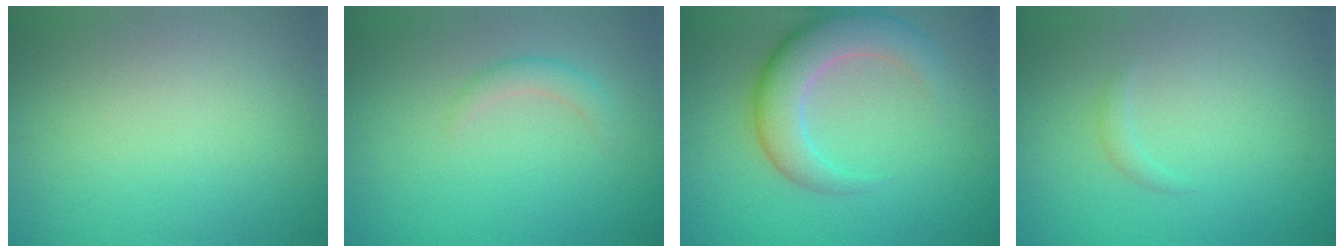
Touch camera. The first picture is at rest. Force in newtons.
{"total": 1.6, "press": 1.6, "slide": 0.1}
{"total": 6.5, "press": 6.5, "slide": 0.5}
{"total": 0.8, "press": 0.8, "slide": 0.1}